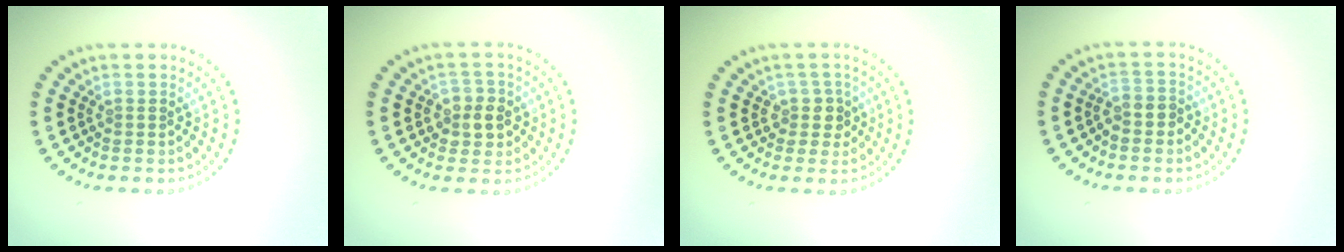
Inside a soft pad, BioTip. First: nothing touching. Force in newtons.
{"total": 2.6, "press": 2.4, "slide": 1.0}
{"total": 2.0, "press": 1.6, "slide": 1.3}
{"total": 1.9, "press": 1.6, "slide": 0.9}